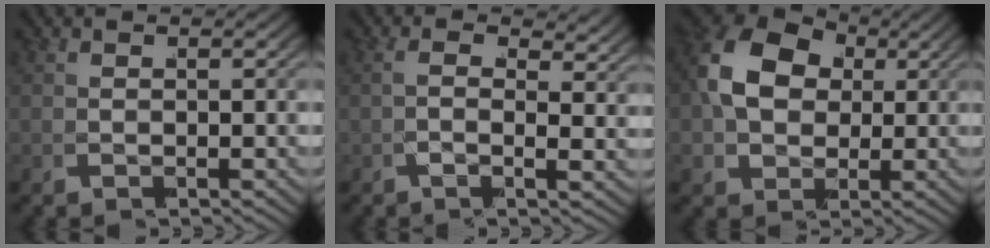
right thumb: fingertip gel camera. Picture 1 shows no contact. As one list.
[{"total": 0.8, "force": [0.3, -0.4, 0.6], "torque": [-0.020, -0.002, -0.006]}, {"total": 6.7, "force": [1.4, 5.6, 3.4], "torque": [-0.104, -0.010, 0.029]}]